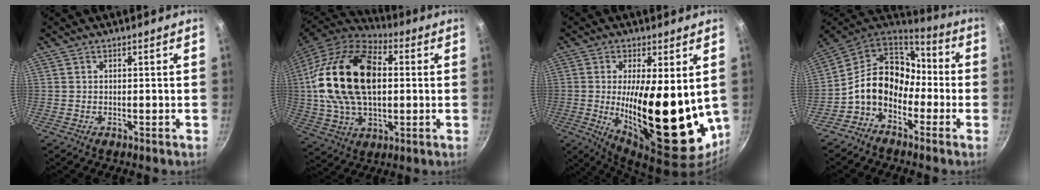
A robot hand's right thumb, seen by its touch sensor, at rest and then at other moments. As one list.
[{"total": 24.5, "force": [3.1, 15.1, 19.1], "torque": [-0.344, 0.019, 0.046]}, {"total": 22.2, "force": [0.4, 8.3, 20.6], "torque": [-0.294, -0.034, 0.017]}, {"total": 14.0, "force": [-3.2, 10.9, 8.3], "torque": [-0.117, 0.058, -0.084]}]